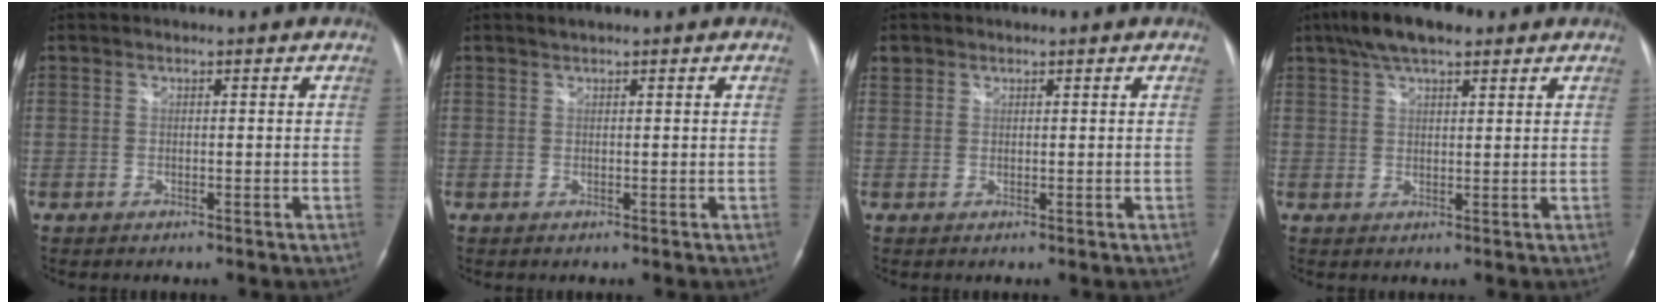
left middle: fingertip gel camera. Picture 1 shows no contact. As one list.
[{"total": 0.6, "force": [0.6, 0.0, 0.3], "torque": [-0.008, 0.006, 0.013]}, {"total": 1.4, "force": [0.9, 1.0, 0.1], "torque": [0.003, 0.012, 0.016]}, {"total": 8.1, "force": [5.6, 2.5, 5.3], "torque": [-0.101, 0.024, 0.094]}]